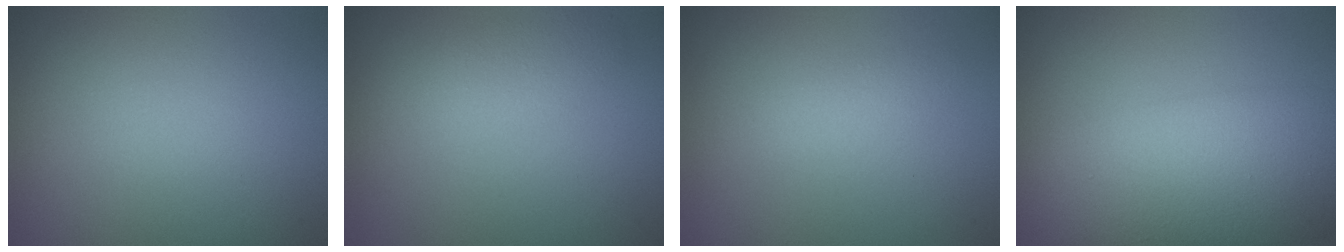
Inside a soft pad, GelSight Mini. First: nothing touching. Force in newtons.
{"total": 2.5, "press": 2.5, "slide": 0.1}
{"total": 1.3, "press": 1.3, "slide": 0.1}
{"total": 9.8, "press": 9.8, "slide": 0.2}